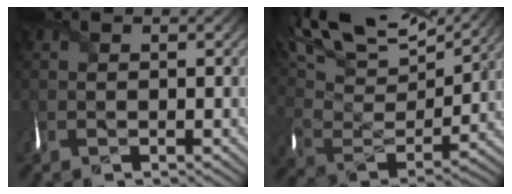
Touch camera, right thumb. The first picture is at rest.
{"total": 18.7, "force": [14.0, 6.3, 10.7], "torque": [-0.258, 0.044, 0.199]}